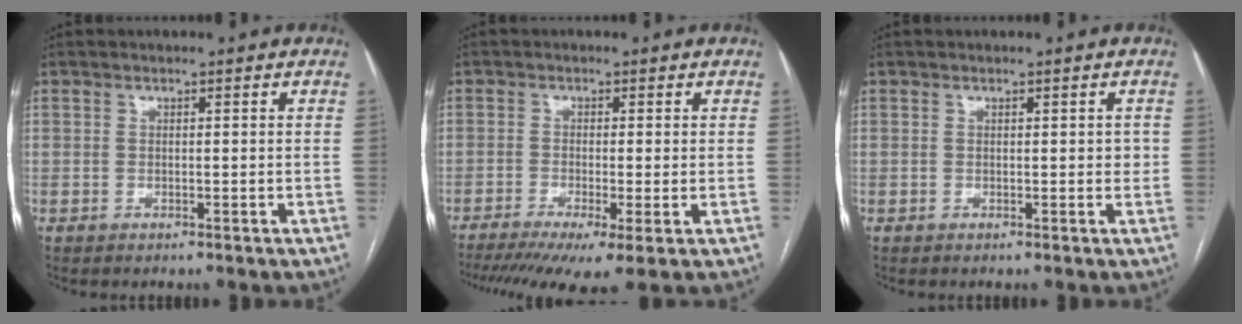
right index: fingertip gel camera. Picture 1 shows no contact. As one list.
[{"total": 10.0, "force": [-6.1, 1.3, 7.7], "torque": [-0.125, -0.015, -0.099]}, {"total": 1.3, "force": [0.3, 0.7, 1.0], "torque": [-0.011, 0.001, 0.004]}]